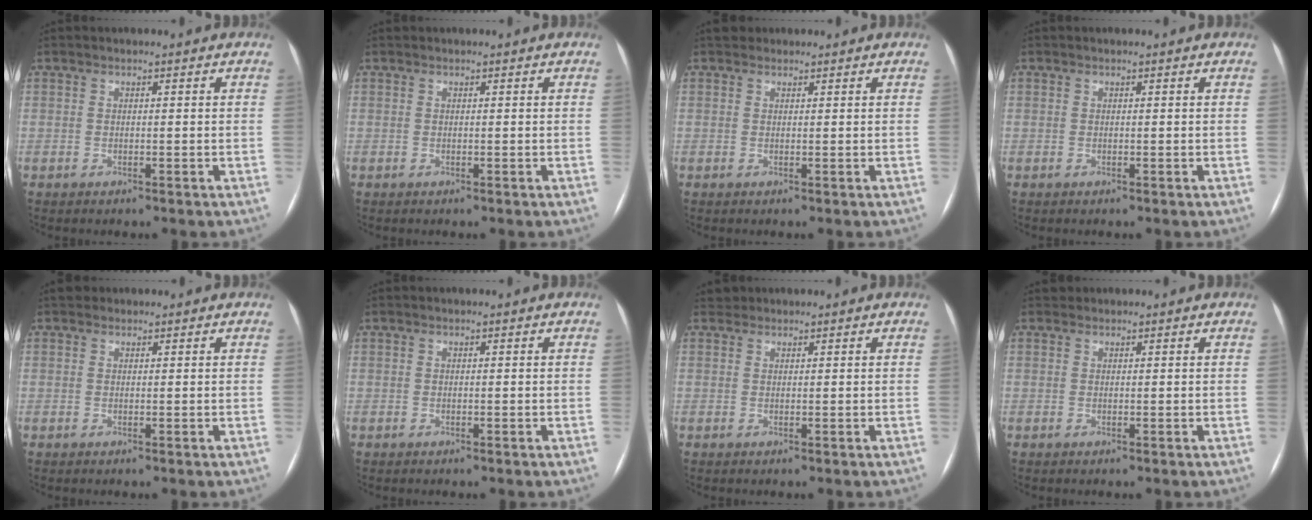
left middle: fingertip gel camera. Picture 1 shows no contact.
{"total": 0.0}
{"total": 1.6, "force": [1.4, 0.9, 0.1], "torque": [0.003, 0.017, 0.019]}
{"total": 0.0}
{"total": 1.0, "force": [0.8, 0.6, 0.0], "torque": [0.003, 0.010, 0.009]}
{"total": 0.0}
{"total": 1.1, "force": [0.9, 0.5, -0.3], "torque": [0.003, 0.010, 0.015]}
{"total": 0.5, "force": [0.5, 0.3, -0.1], "torque": [-0.001, 0.007, 0.009]}